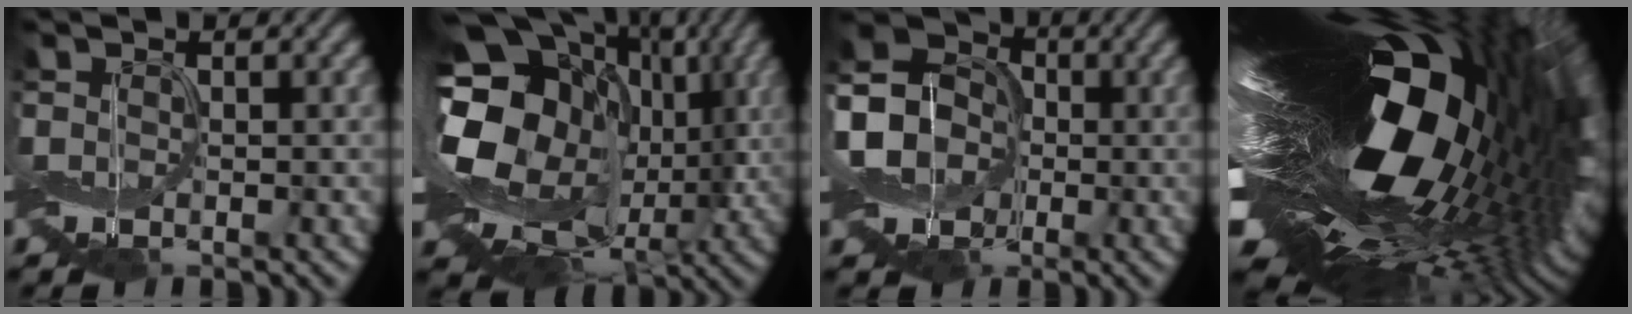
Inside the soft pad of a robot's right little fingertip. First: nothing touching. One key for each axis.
{"total": 16.8, "fx": 0.9, "fy": 13.1, "fz": 10.5, "tx": -0.199, "ty": -0.011, "tz": 0.032}
{"total": 9.6, "fx": -1.7, "fy": 8.4, "fz": 4.4, "tx": -0.106, "ty": -0.002, "tz": -0.069}
{"total": 19.6, "fx": 2.9, "fy": 8.1, "fz": 17.6, "tx": -0.289, "ty": -0.024, "tz": 0.038}